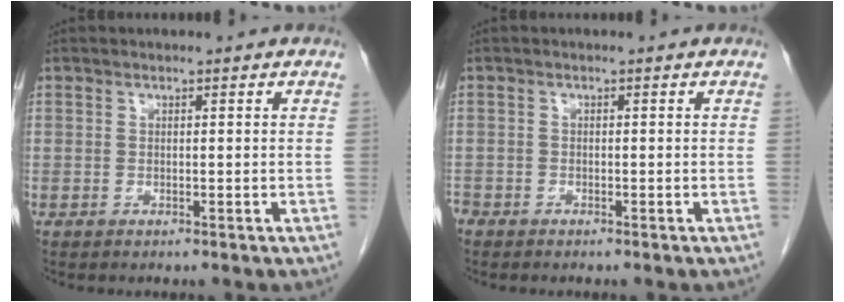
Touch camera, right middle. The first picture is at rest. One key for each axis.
{"total": 1.4, "fx": -1.2, "fy": 0.7, "fz": 0.3, "tx": -0.009, "ty": 0.001, "tz": -0.022}